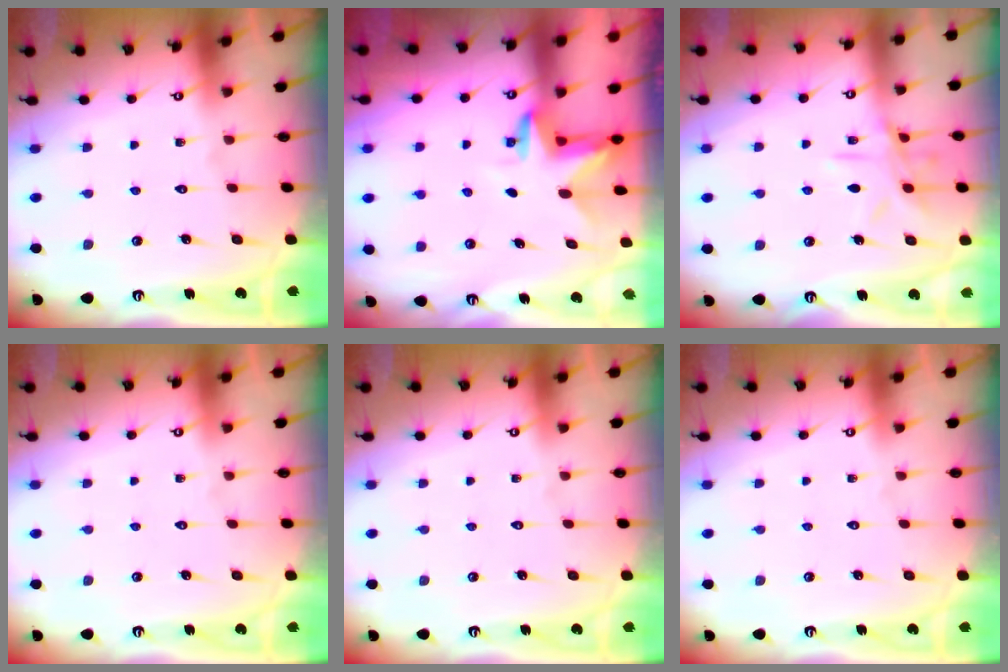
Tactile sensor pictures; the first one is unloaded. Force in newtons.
{"total": 3.4, "press": 3.4, "slide": 0.2}
{"total": 10.3, "press": 10.3, "slide": 0.8}
{"total": 0.0}
{"total": 0.0}
{"total": 0.0}